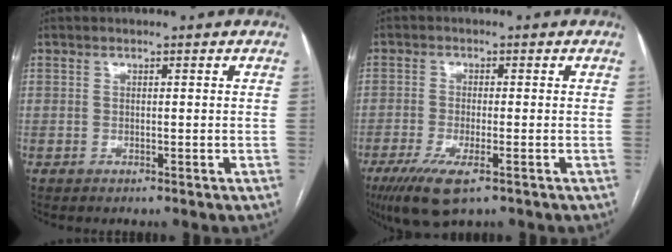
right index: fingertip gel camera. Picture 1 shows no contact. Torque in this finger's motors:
{"motor_torque": [1.01, -0.51, 0.45, 0.11]}